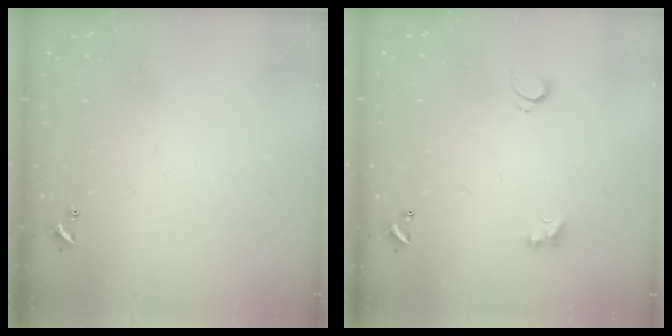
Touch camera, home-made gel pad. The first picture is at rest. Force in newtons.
{"total": 3.0, "press": 2.7, "slide": 1.1}